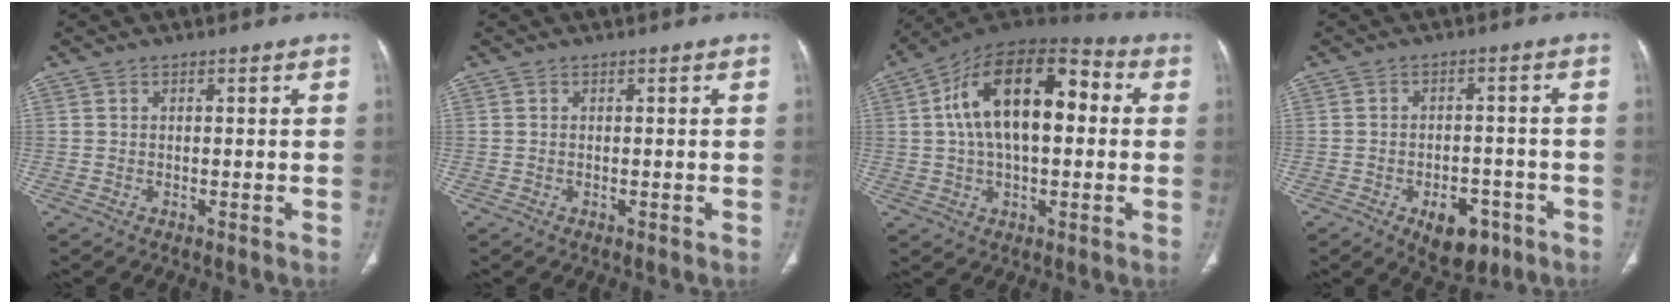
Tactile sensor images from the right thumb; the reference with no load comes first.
{"total": 0.5, "force": [-0.2, 0.5, 0.0], "torque": [0.006, 0.005, -0.005]}
{"total": 19.7, "force": [3.0, 10.5, 16.4], "torque": [-0.259, 0.035, 0.038]}
{"total": 8.5, "force": [-4.4, 5.1, 5.3], "torque": [-0.051, 0.021, -0.054]}